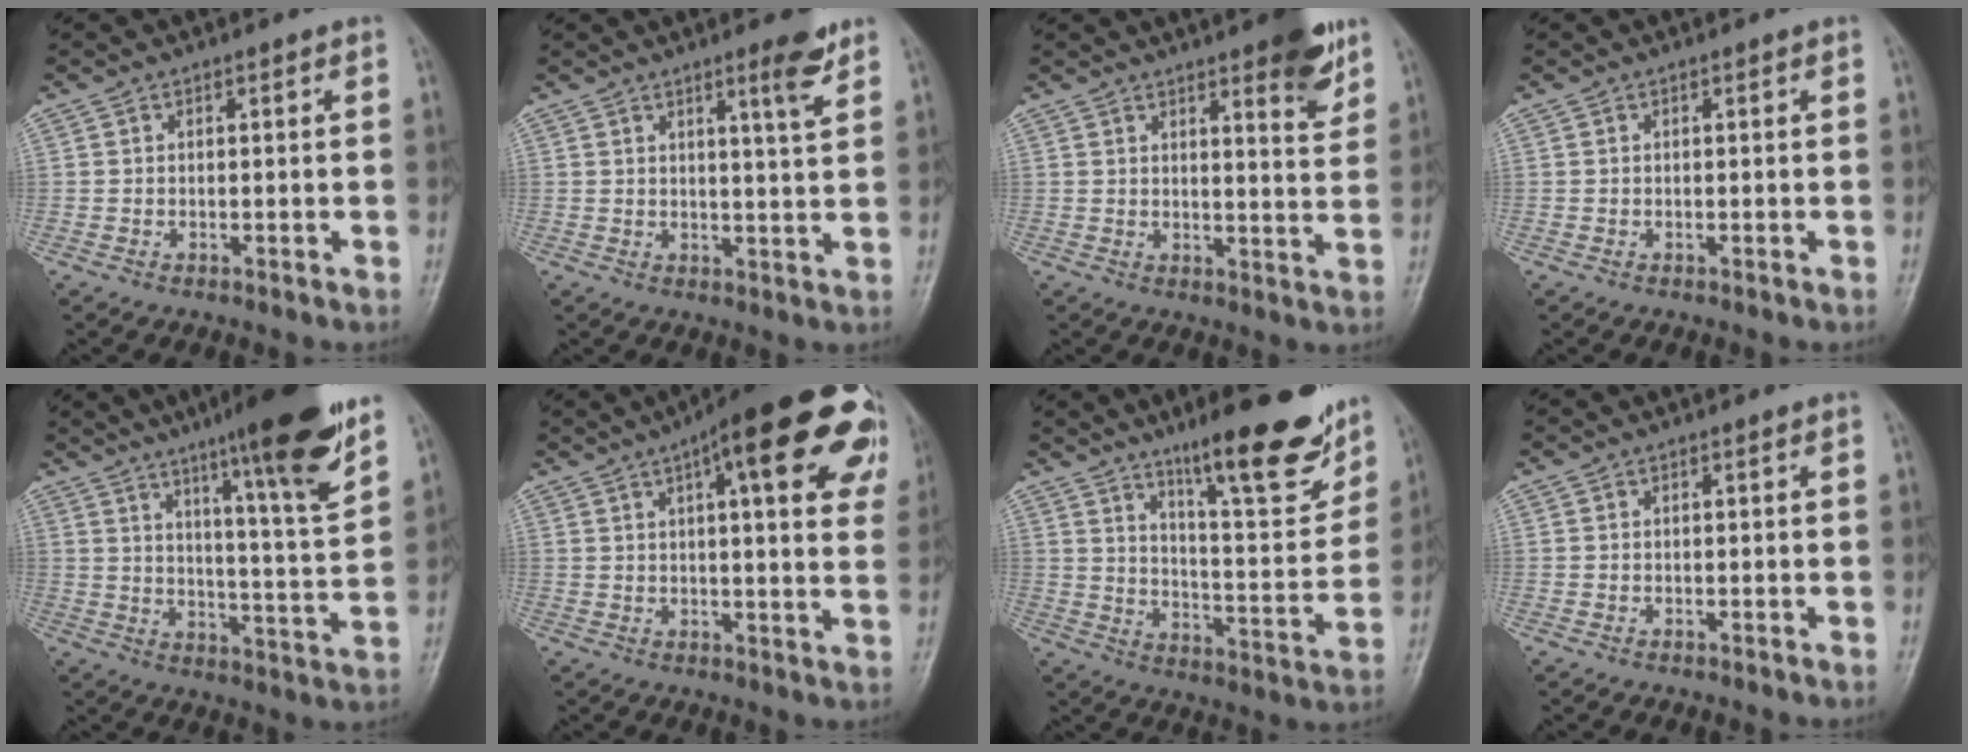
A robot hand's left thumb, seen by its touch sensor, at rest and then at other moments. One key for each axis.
{"total": 5.5, "fx": 3.4, "fy": 0.5, "fz": 4.2, "tx": -0.055, "ty": -0.025, "tz": 0.049}
{"total": 9.2, "fx": 5.8, "fy": 2.2, "fz": 6.8, "tx": -0.070, "ty": -0.031, "tz": 0.073}
{"total": 0.0}
{"total": 18.2, "fx": 11.9, "fy": 1.6, "fz": 13.7, "tx": -0.185, "ty": -0.062, "tz": 0.175}
{"total": 24.2, "fx": 10.8, "fy": 7.2, "fz": 20.5, "tx": -0.244, "ty": 0.010, "tz": 0.132}
{"total": 20.3, "fx": 13.7, "fy": 4.6, "fz": 14.2, "tx": -0.162, "ty": -0.077, "tz": 0.213}
{"total": 0.0}